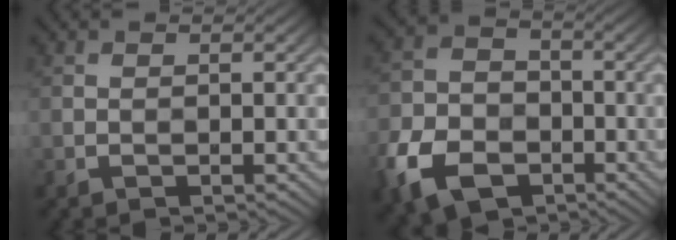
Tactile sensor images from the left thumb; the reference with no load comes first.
{"total": 10.8, "force": [-4.5, 7.6, 6.2], "torque": [-0.155, -0.028, -0.095]}